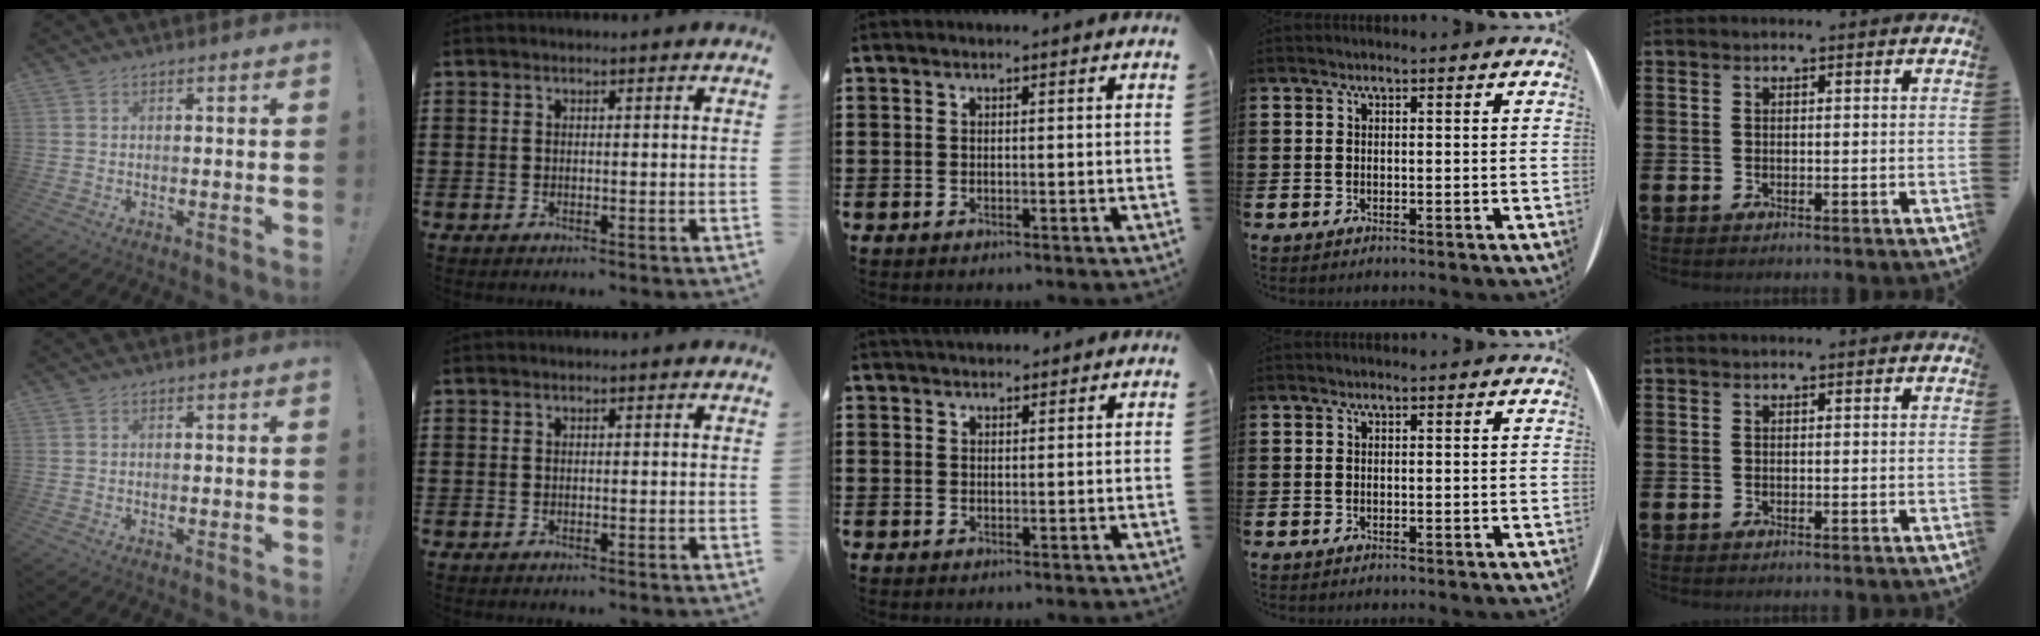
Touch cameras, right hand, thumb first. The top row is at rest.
{"middle": {"total": 1.7, "force": [1.6, 0.5, -0.1], "torque": [-0.003, 0.003, 0.031]}}